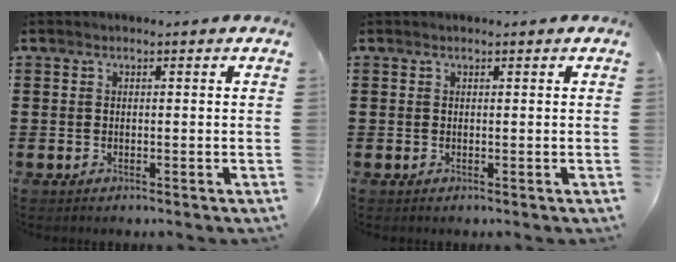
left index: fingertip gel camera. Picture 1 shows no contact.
{"total": 0.0}